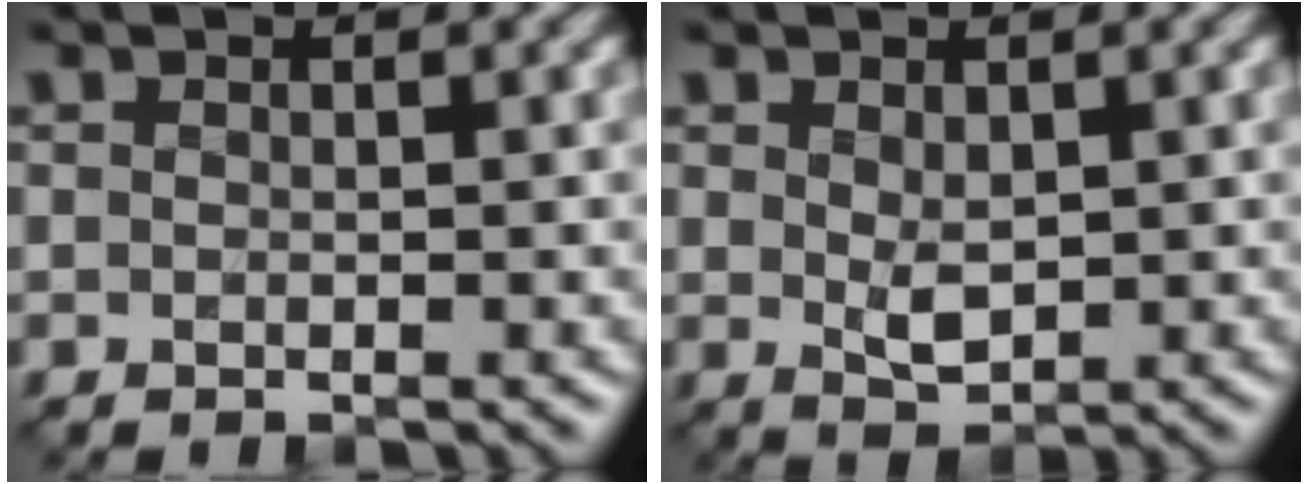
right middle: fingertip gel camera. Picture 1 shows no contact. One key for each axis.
{"total": 2.3, "fx": 0.4, "fy": 1.4, "fz": 1.8, "tx": -0.036, "ty": -0.006, "tz": 0.014}